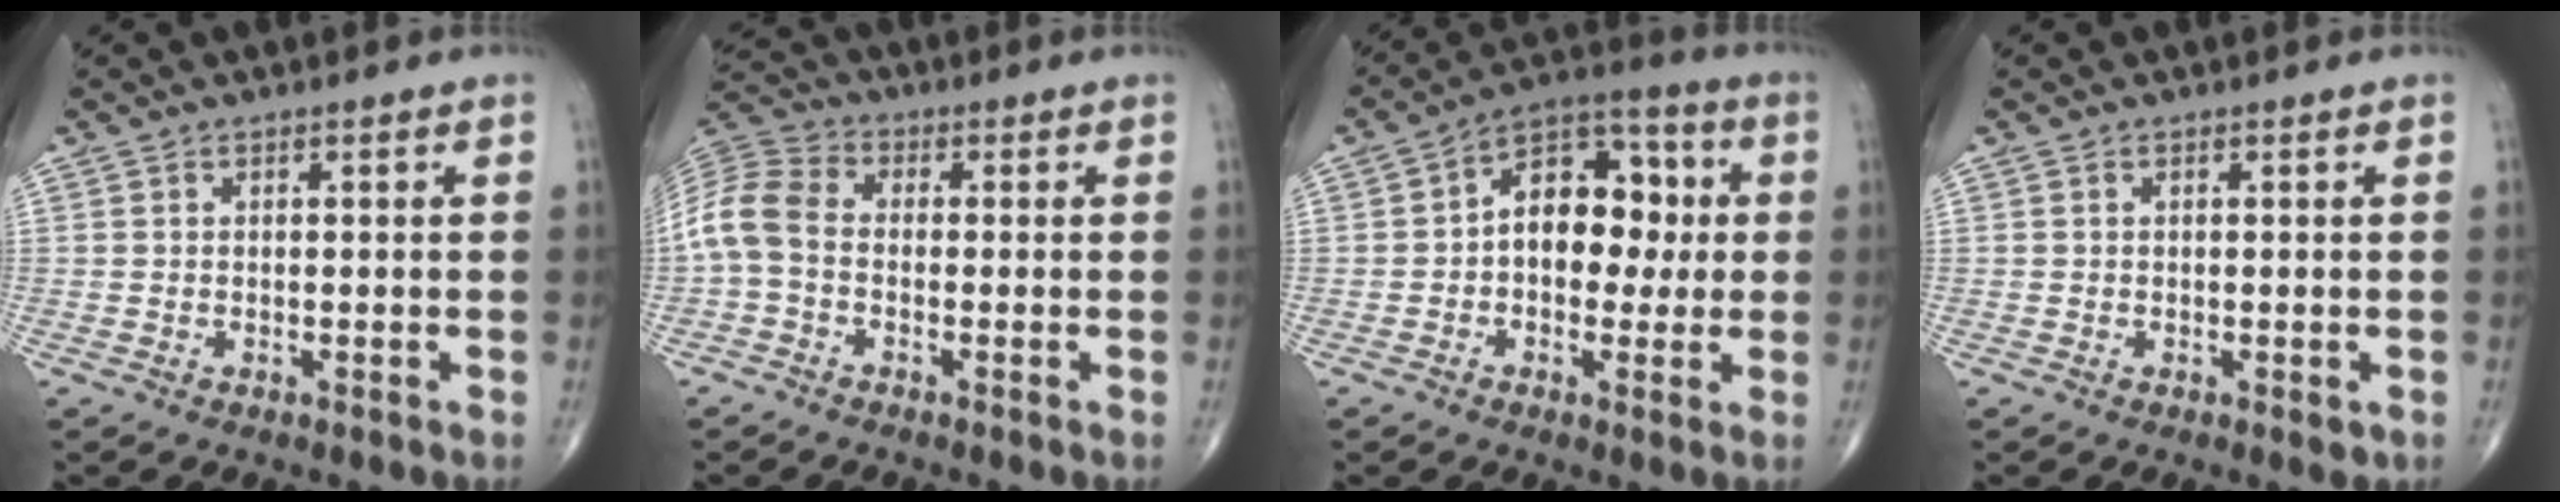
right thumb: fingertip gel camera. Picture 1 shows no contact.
{"total": 8.1, "force": [-1.2, 5.4, 5.9], "torque": [-0.122, 0.023, -0.043]}
{"total": 13.2, "force": [0.7, 8.8, 9.8], "torque": [-0.107, 0.033, -0.001]}
{"total": 1.5, "force": [-0.2, 0.7, 1.4], "torque": [-0.016, -0.004, -0.001]}